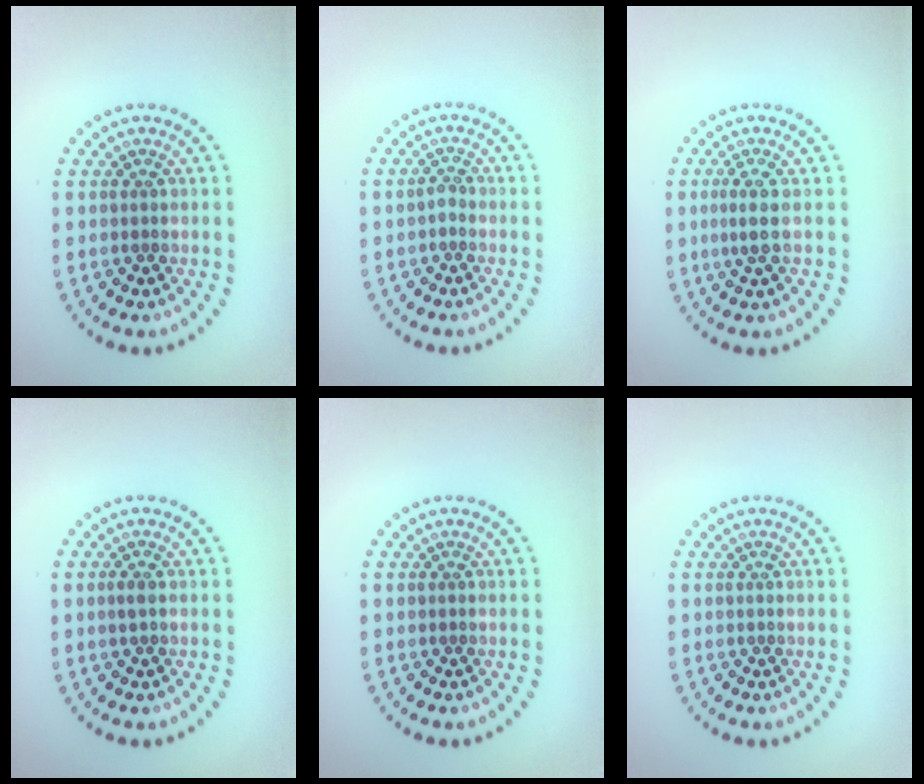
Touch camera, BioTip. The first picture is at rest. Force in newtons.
{"total": 1.0, "press": 0.7, "slide": 0.6}
{"total": 2.0, "press": 1.4, "slide": 1.4}
{"total": 0.7, "press": 0.7, "slide": 0.2}
{"total": 0.0}
{"total": 0.0}